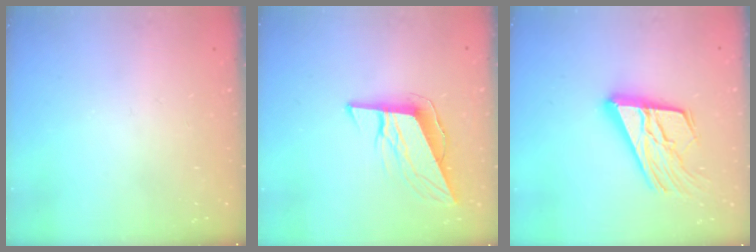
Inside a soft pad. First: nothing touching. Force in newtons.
{"total": 10.7, "press": 10.2, "slide": 3.3}
{"total": 19.1, "press": 19.0, "slide": 2.5}